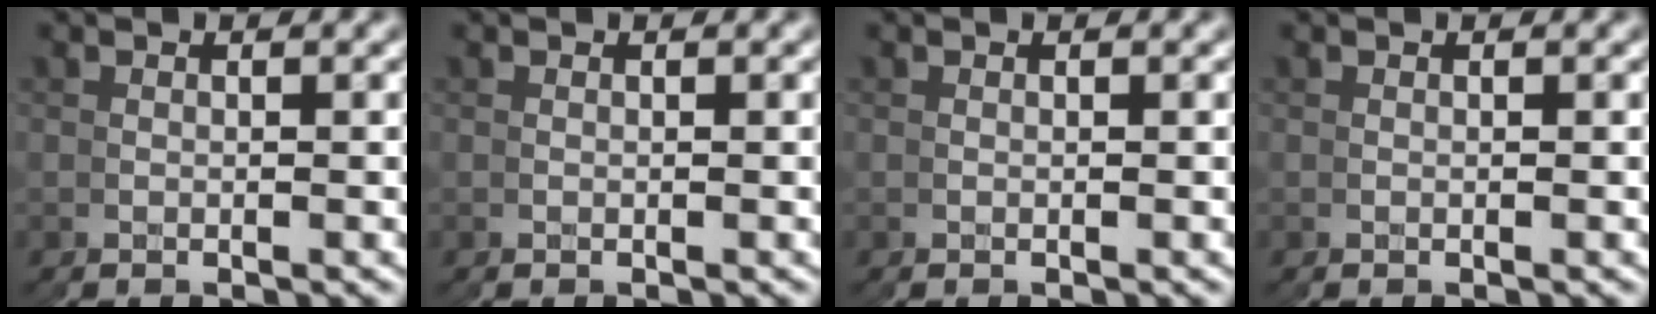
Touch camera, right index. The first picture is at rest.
{"total": 0.0}
{"total": 0.0}
{"total": 0.0}